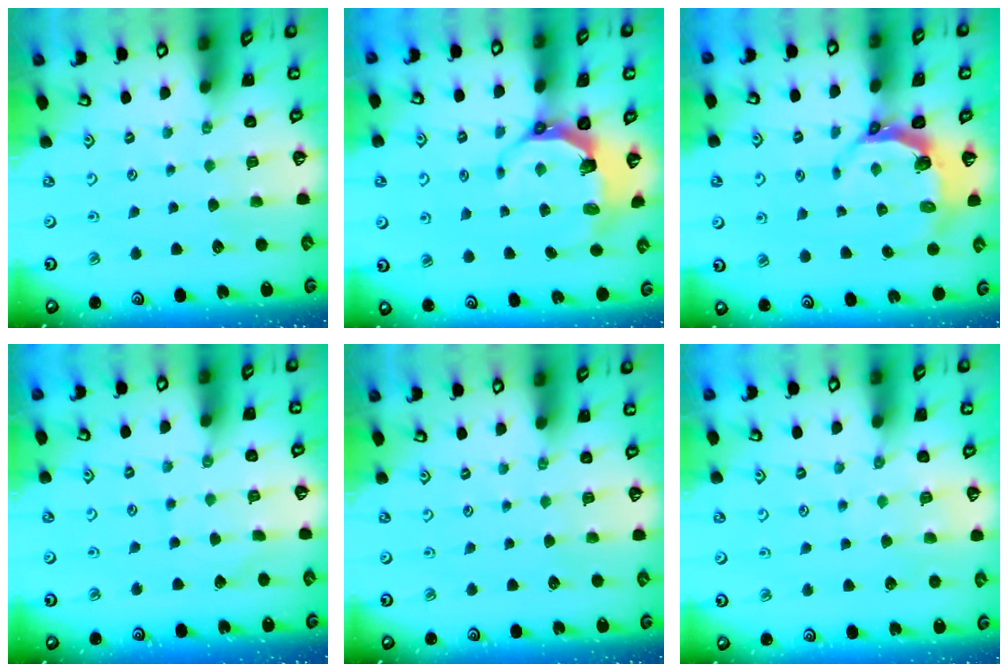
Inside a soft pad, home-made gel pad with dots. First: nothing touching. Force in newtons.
{"total": 6.0, "press": 4.6, "slide": 3.9}
{"total": 5.7, "press": 4.4, "slide": 3.6}
{"total": 2.9, "press": 2.9, "slide": 0.3}
{"total": 0.0}
{"total": 6.3, "press": 6.2, "slide": 0.6}